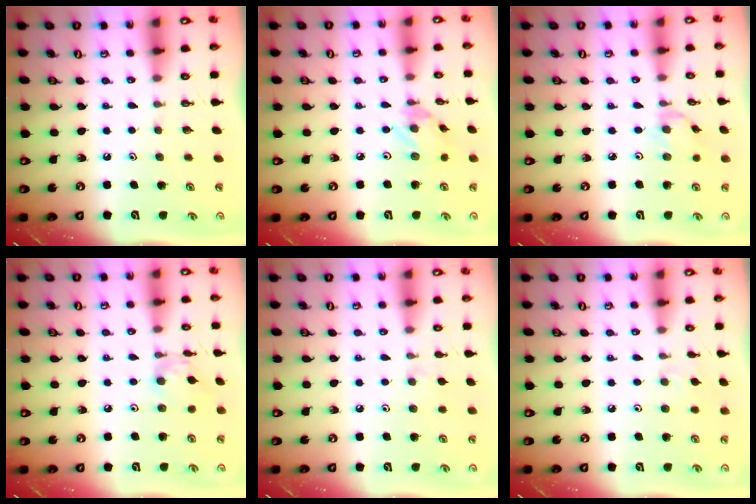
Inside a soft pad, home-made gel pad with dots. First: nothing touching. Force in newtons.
{"total": 2.7, "press": 2.7, "slide": 0.1}
{"total": 0.6, "press": 0.5, "slide": 0.3}
{"total": 3.6, "press": 3.6, "slide": 0.4}
{"total": 2.4, "press": 2.3, "slide": 0.5}
{"total": 2.4, "press": 2.3, "slide": 0.5}